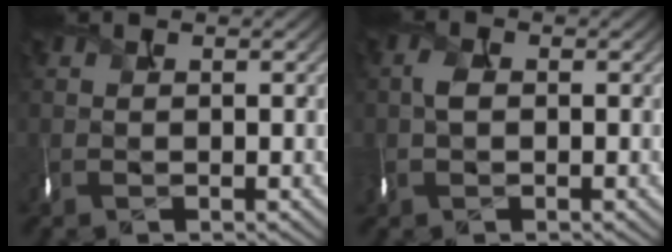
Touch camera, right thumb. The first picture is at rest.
{"total": 1.5, "force": [-0.5, 1.2, 0.8], "torque": [-0.021, -0.002, -0.009]}